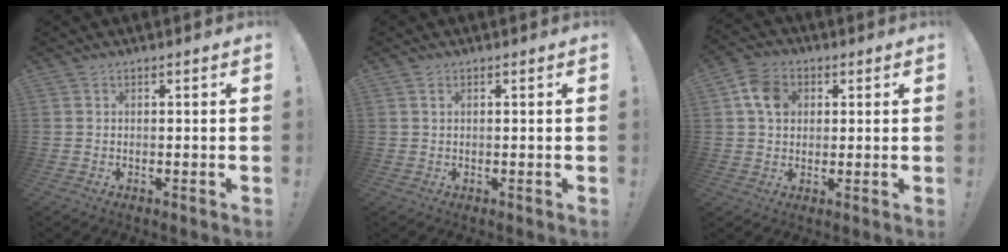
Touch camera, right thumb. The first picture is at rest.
{"total": 1.1, "force": [0.5, 0.5, 0.8], "torque": [-0.025, 0.005, 0.011]}
{"total": 8.7, "force": [2.6, 6.9, 4.7], "torque": [-0.084, 0.012, 0.055]}